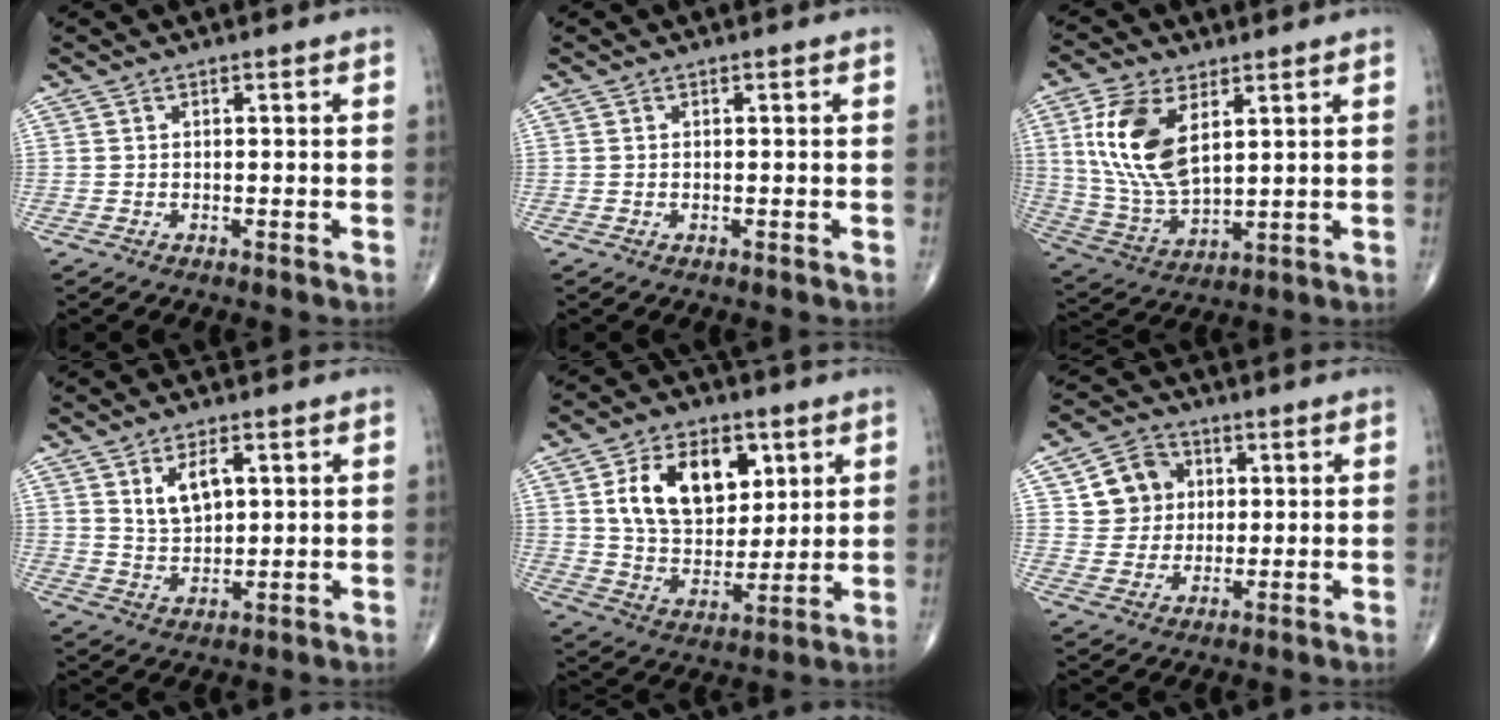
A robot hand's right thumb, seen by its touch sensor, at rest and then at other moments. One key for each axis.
{"total": 0.0}
{"total": 14.9, "fx": 5.0, "fy": 7.7, "fz": 11.7, "tx": -0.234, "ty": -0.019, "tz": 0.107}
{"total": 6.8, "fx": 2.6, "fy": 3.8, "fz": 5.1, "tx": -0.078, "ty": -0.017, "tz": 0.054}
{"total": 16.9, "fx": 5.7, "fy": 11.0, "fz": 11.5, "tx": -0.149, "ty": -0.022, "tz": 0.109}
{"total": 9.1, "fx": 2.4, "fy": 8.1, "fz": 3.3, "tx": -0.023, "ty": -0.002, "tz": 0.039}